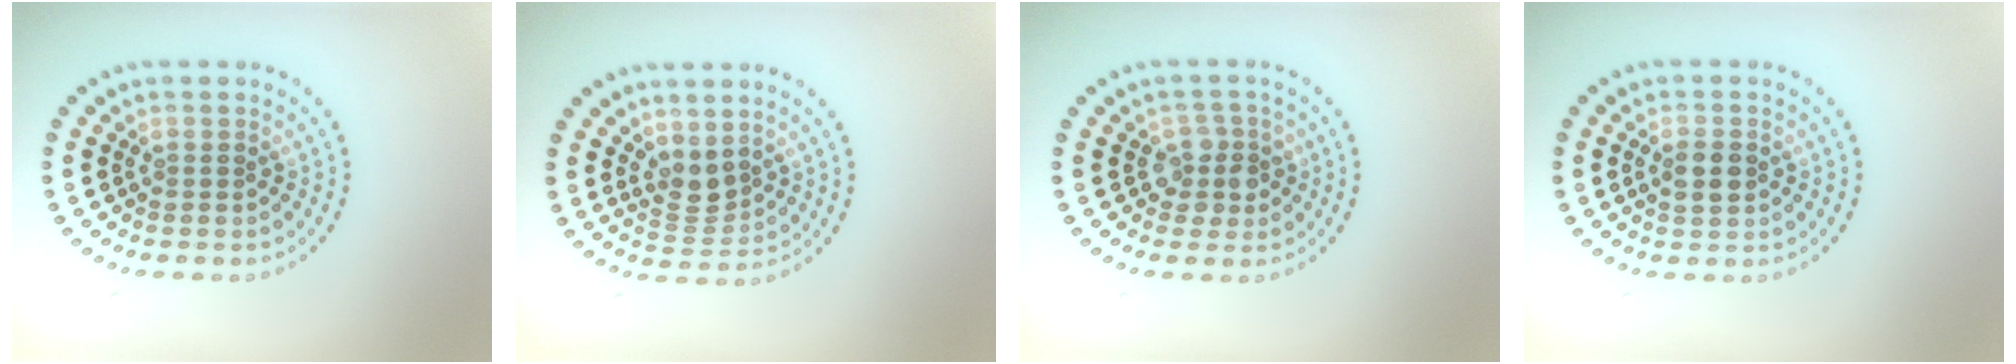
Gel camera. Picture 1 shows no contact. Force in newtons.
{"total": 2.2, "press": 1.7, "slide": 1.4}
{"total": 2.4, "press": 2.2, "slide": 1.1}
{"total": 2.2, "press": 2.2, "slide": 0.1}